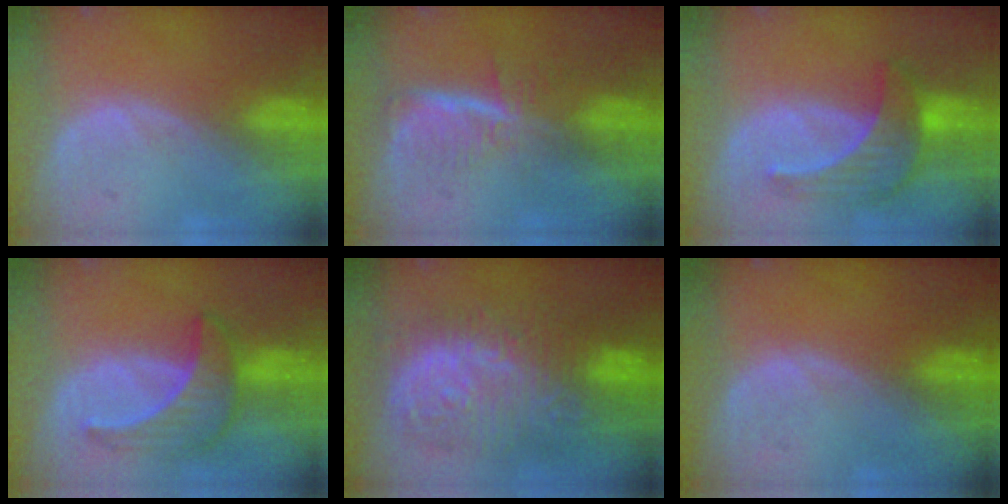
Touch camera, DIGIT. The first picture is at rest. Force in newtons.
{"total": 6.0, "press": 5.2, "slide": 3.0}
{"total": 7.3, "press": 6.7, "slide": 2.9}
{"total": 6.5, "press": 6.4, "slide": 1.2}
{"total": 13.0, "press": 12.9, "slide": 1.5}
{"total": 0.0}